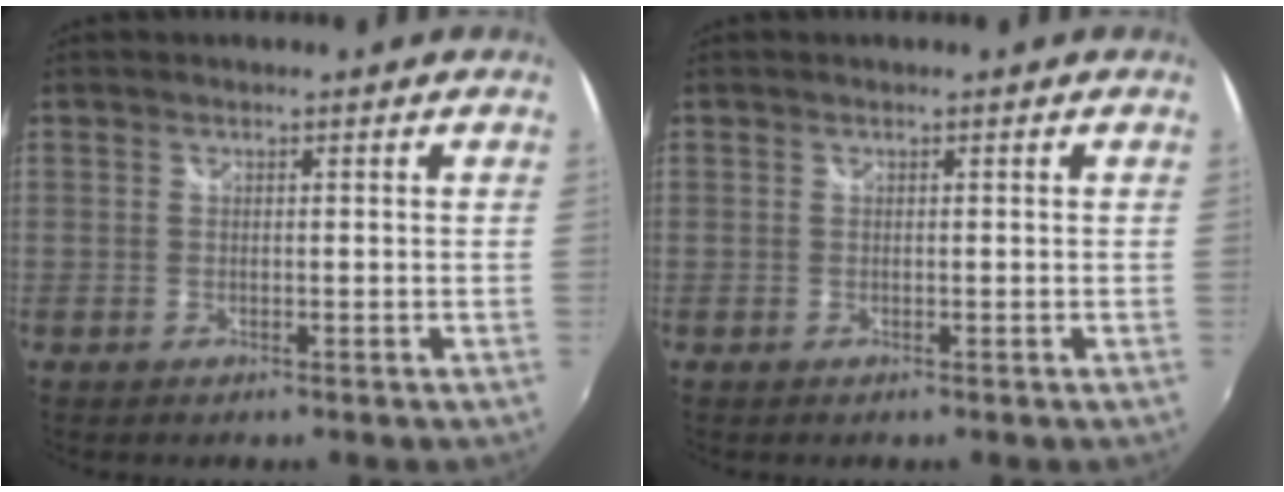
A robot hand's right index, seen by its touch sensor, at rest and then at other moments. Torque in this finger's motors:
{"motor_torque": [0.00, 0.00, 0.00, 0.00]}